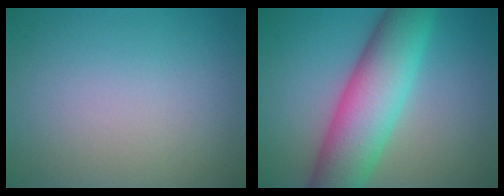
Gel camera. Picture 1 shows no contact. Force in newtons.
{"total": 9.5, "press": 9.5, "slide": 0.2}